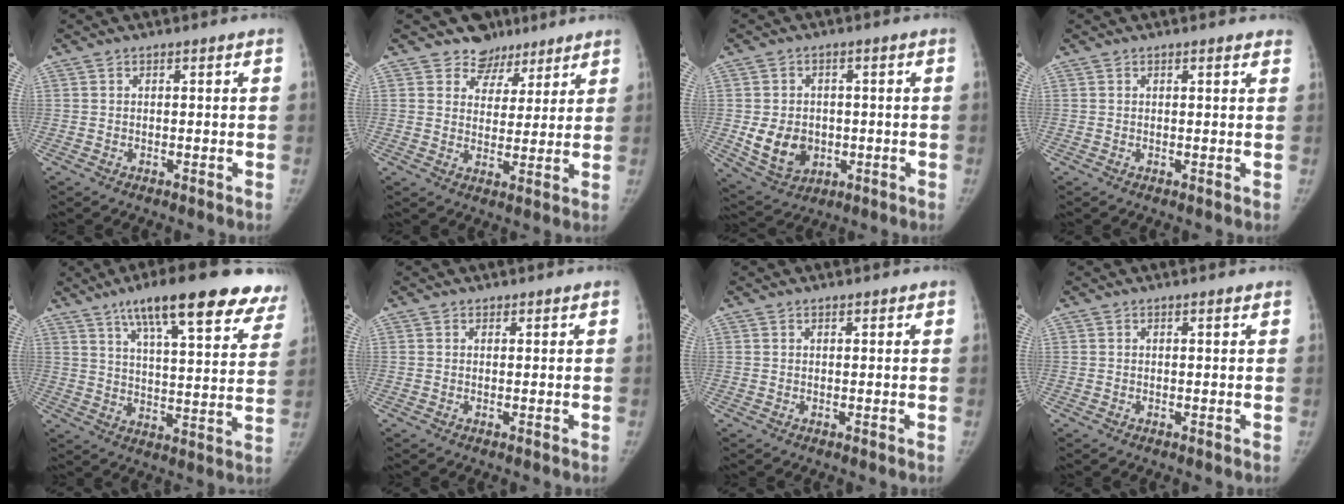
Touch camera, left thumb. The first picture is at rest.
{"total": 7.2, "force": [5.2, 4.9, -0.2], "torque": [0.038, -0.036, 0.073]}
{"total": 9.1, "force": [-1.1, 7.3, 5.3], "torque": [-0.067, -0.003, -0.001]}
{"total": 1.4, "force": [1.1, 0.4, 0.7], "torque": [-0.002, -0.001, 0.012]}
{"total": 23.9, "force": [16.0, 6.4, 16.6], "torque": [-0.197, -0.036, 0.218]}
{"total": 0.6, "force": [0.5, 0.4, 0.0], "torque": [0.003, -0.003, 0.006]}
{"total": 0.8, "force": [0.6, 0.4, 0.3], "torque": [-0.003, -0.003, 0.006]}
{"total": 0.6, "force": [0.4, 0.2, 0.4], "torque": [-0.006, -0.002, 0.005]}